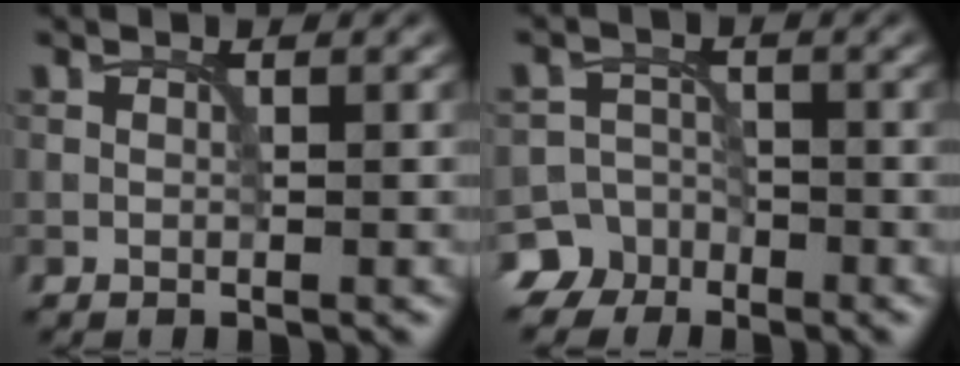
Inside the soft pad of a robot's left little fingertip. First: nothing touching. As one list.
[{"total": 5.5, "force": [-3.9, 3.8, 0.4], "torque": [0.014, -0.006, -0.074]}]